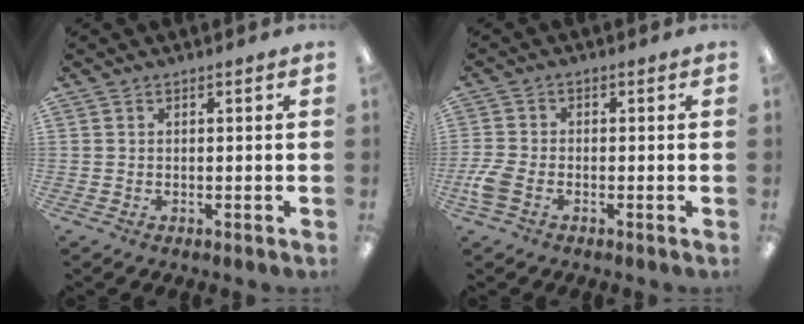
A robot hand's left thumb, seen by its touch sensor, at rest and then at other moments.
{"total": 4.6, "force": [-1.7, 2.8, 3.2], "torque": [-0.076, 0.002, -0.036]}